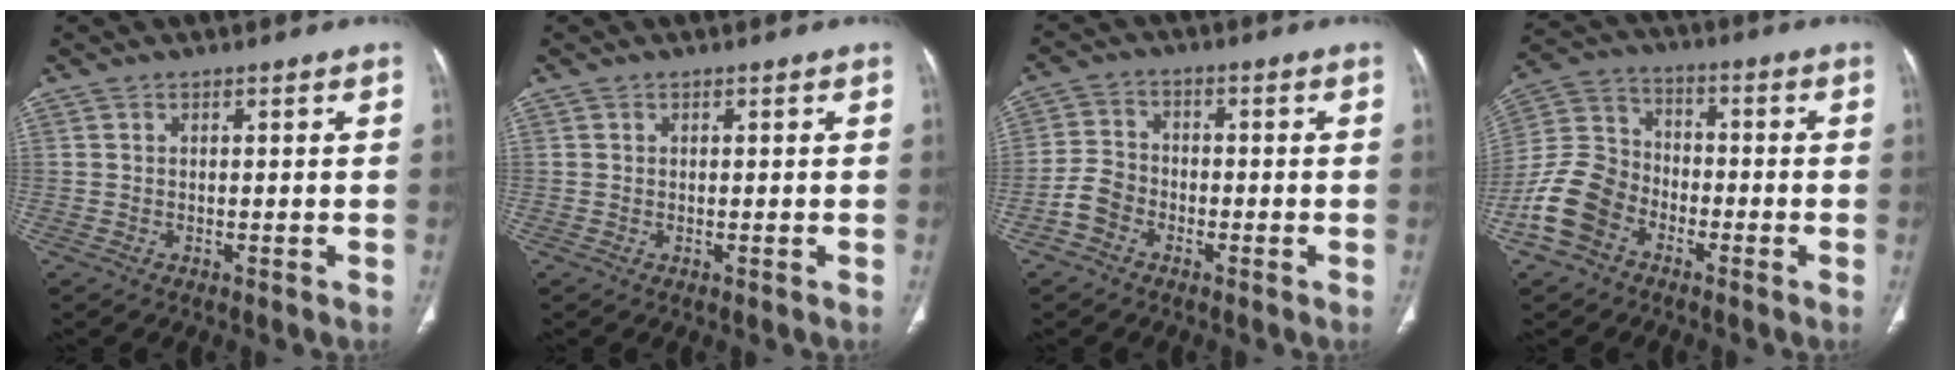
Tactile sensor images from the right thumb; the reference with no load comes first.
{"total": 0.0}
{"total": 5.3, "force": [-2.6, 4.0, 2.2], "torque": [-0.033, 0.021, -0.057]}
{"total": 12.0, "force": [-5.9, 8.9, 5.5], "torque": [-0.101, 0.047, -0.124]}